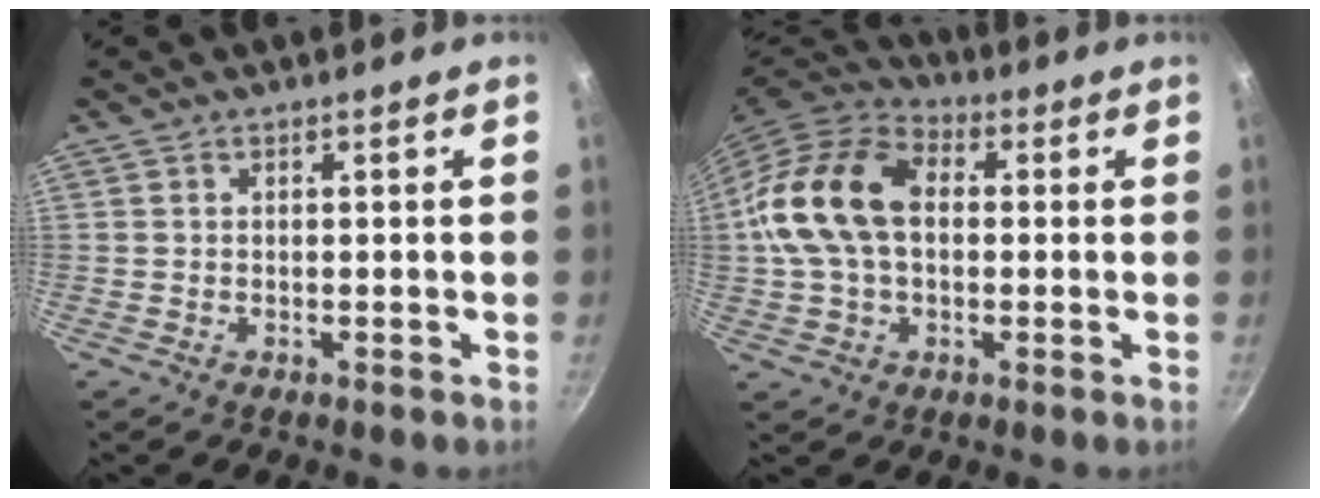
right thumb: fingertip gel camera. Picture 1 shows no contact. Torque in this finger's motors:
{"motor_torque": [0.53, 1.49, 0.84, -0.82, 0.54]}